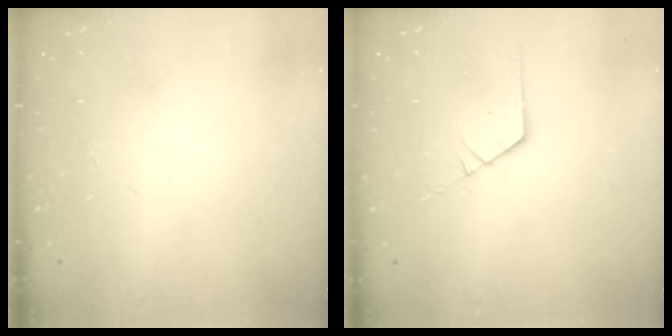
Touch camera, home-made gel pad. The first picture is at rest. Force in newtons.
{"total": 1.0, "press": 1.0, "slide": 0.1}